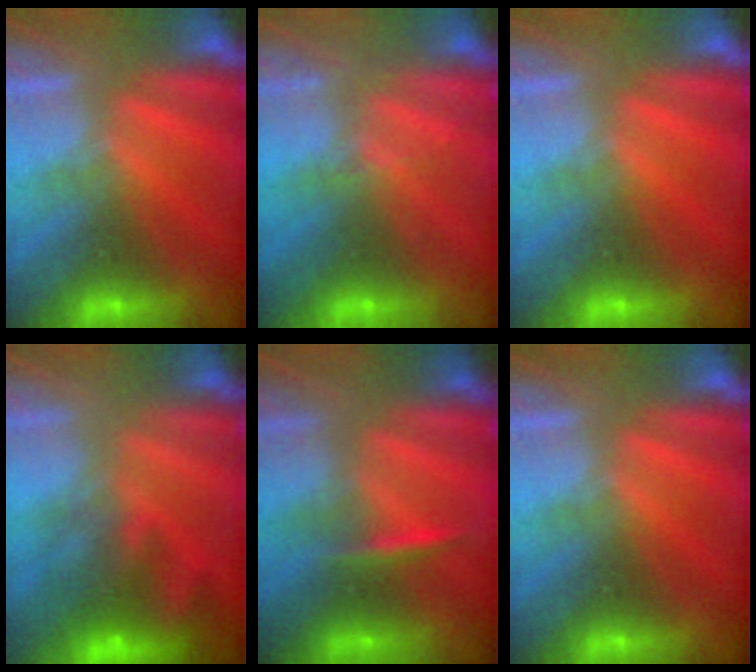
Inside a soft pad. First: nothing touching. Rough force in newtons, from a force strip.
{"total": 2.0}
{"total": 0.0}
{"total": 6.7}
{"total": 2.4}
{"total": 0.0}